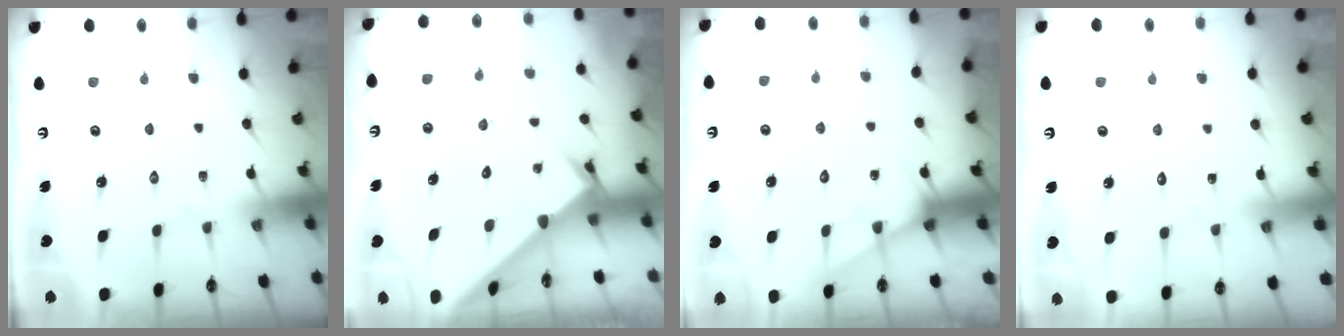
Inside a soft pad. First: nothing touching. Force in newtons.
{"total": 2.2, "press": 2.2, "slide": 0.0}
{"total": 6.0, "press": 6.0, "slide": 0.4}
{"total": 4.2, "press": 4.2, "slide": 0.4}